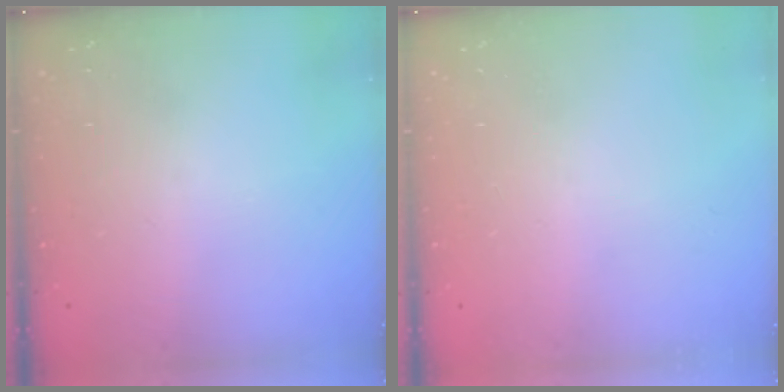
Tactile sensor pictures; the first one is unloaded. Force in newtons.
{"total": 0.0}